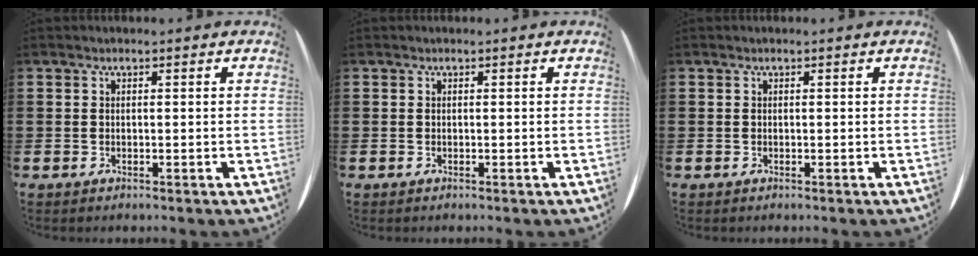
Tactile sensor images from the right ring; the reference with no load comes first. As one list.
[{"total": 0.0}, {"total": 0.0}]